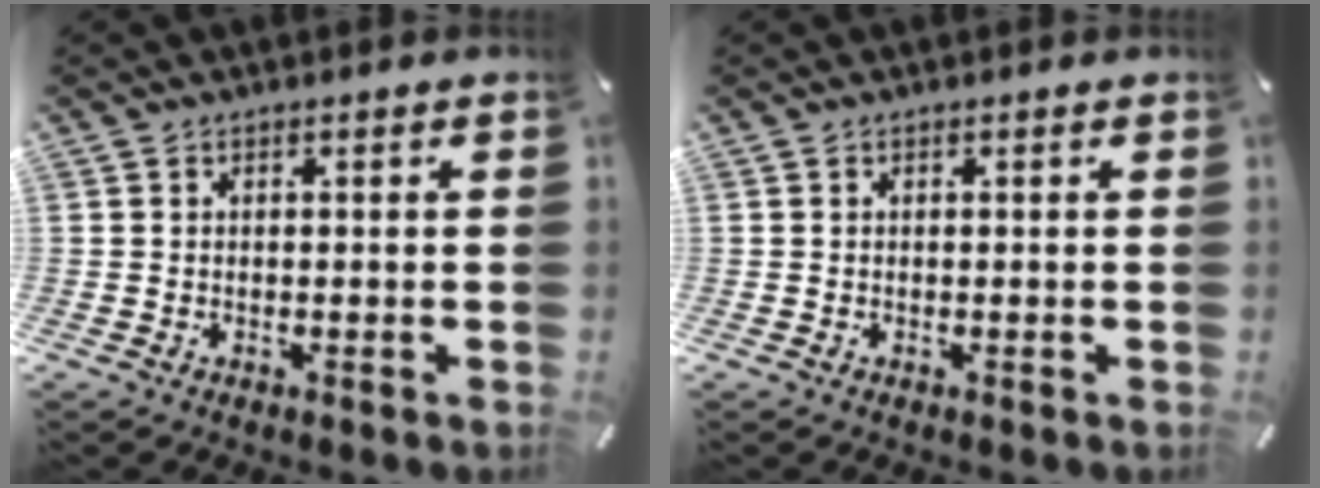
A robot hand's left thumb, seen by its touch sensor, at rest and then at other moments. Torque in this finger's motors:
{"motor_torque": [0.04, 0.04, -0.08, -0.03, 0.00]}